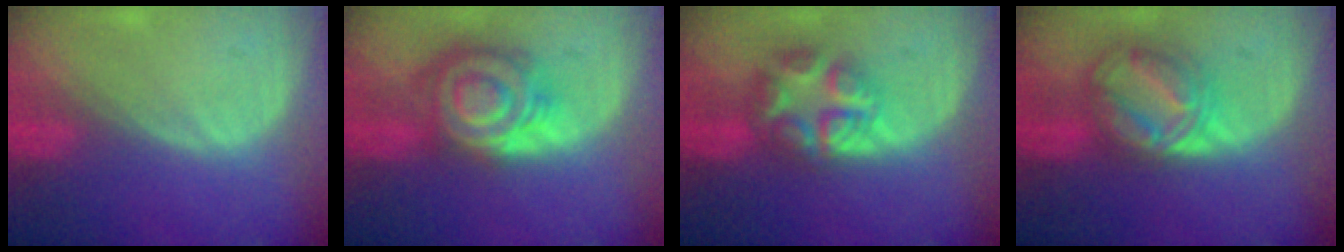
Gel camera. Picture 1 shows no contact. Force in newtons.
{"total": 8.9, "press": 8.9, "slide": 0.6}
{"total": 6.5, "press": 6.5, "slide": 0.1}
{"total": 7.6, "press": 7.6, "slide": 0.6}